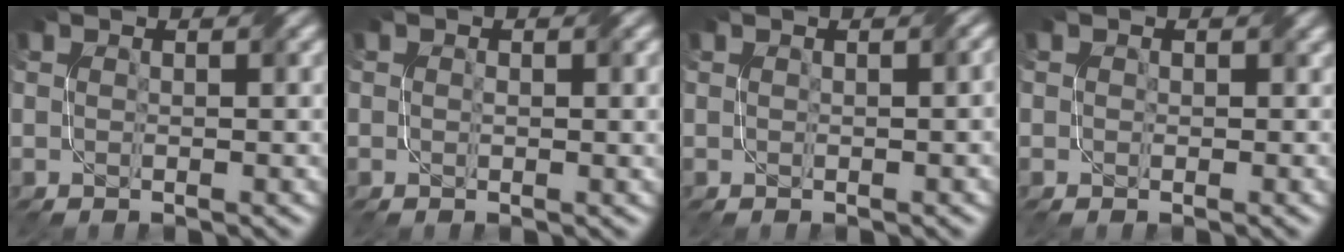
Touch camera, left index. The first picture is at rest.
{"total": 1.3, "force": [0.3, 0.8, 1.0], "torque": [-0.012, -0.003, 0.007]}
{"total": 0.9, "force": [0.2, 0.3, 0.8], "torque": [-0.008, 0.005, 0.003]}
{"total": 1.3, "force": [0.4, 1.1, 0.3], "torque": [-0.002, -0.001, 0.000]}